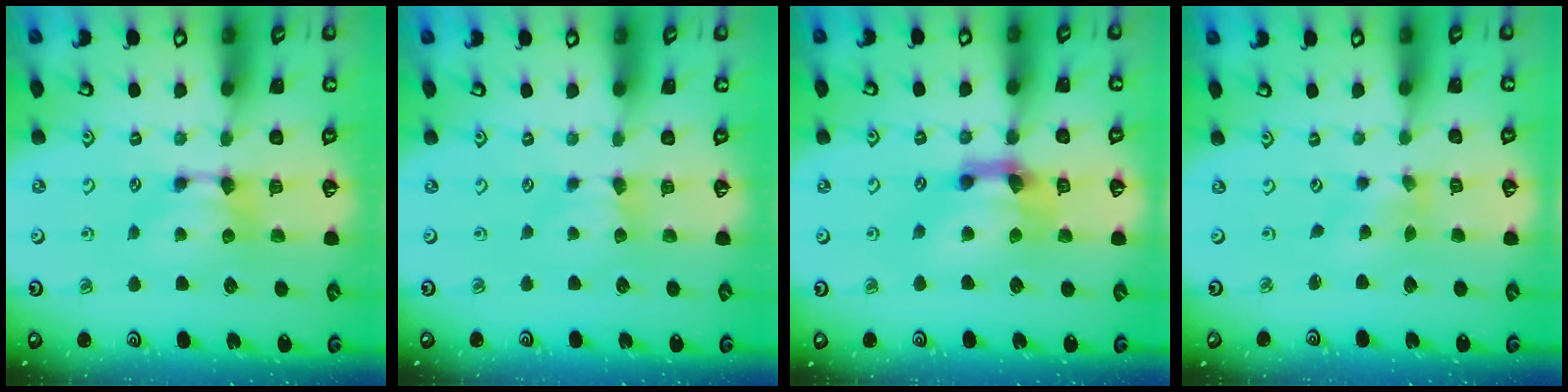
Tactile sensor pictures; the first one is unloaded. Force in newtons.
{"total": 1.4, "press": 1.4, "slide": 0.3}
{"total": 5.4, "press": 5.0, "slide": 2.1}
{"total": 1.8, "press": 1.6, "slide": 0.9}